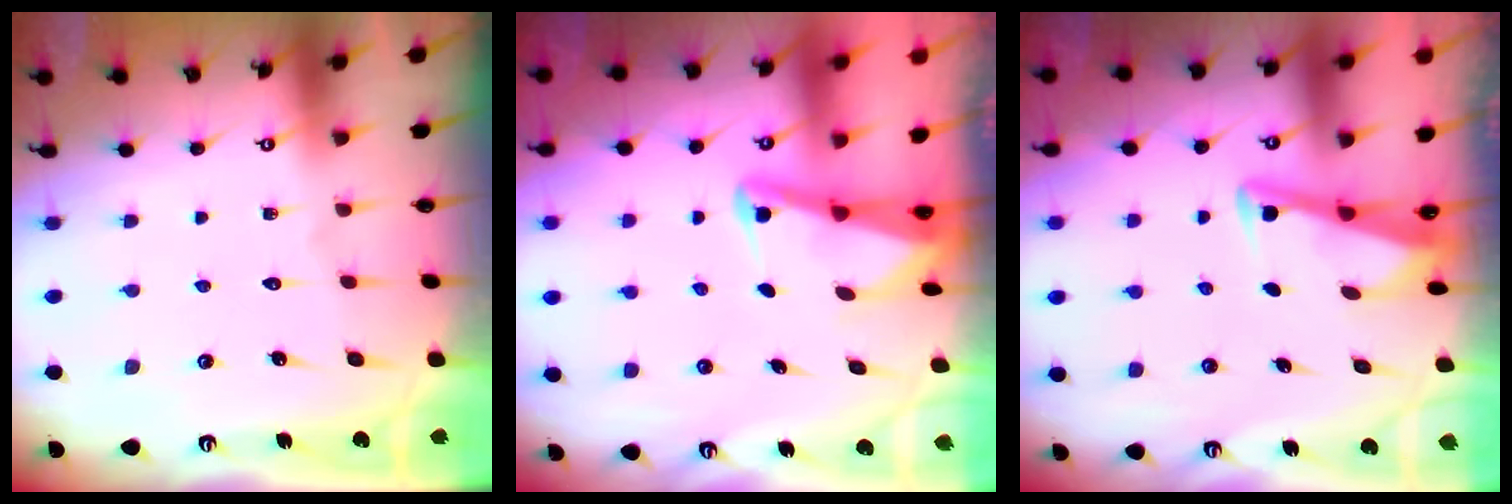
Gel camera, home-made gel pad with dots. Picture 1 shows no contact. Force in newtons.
{"total": 2.7, "press": 2.6, "slide": 0.6}
{"total": 3.4, "press": 3.4, "slide": 0.3}